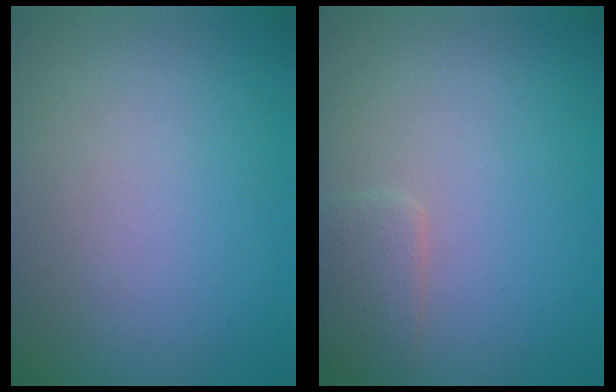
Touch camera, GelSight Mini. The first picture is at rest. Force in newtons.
{"total": 2.1, "press": 2.1, "slide": 0.1}